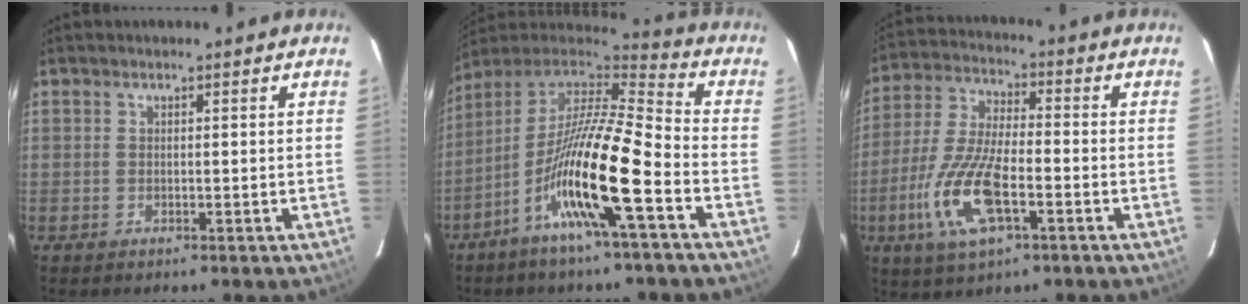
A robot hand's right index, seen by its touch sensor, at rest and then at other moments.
{"total": 17.7, "force": [-8.1, 1.7, 15.7], "torque": [-0.280, -0.022, -0.161]}
{"total": 14.4, "force": [-5.4, 5.1, 12.3], "torque": [-0.269, -0.009, -0.104]}